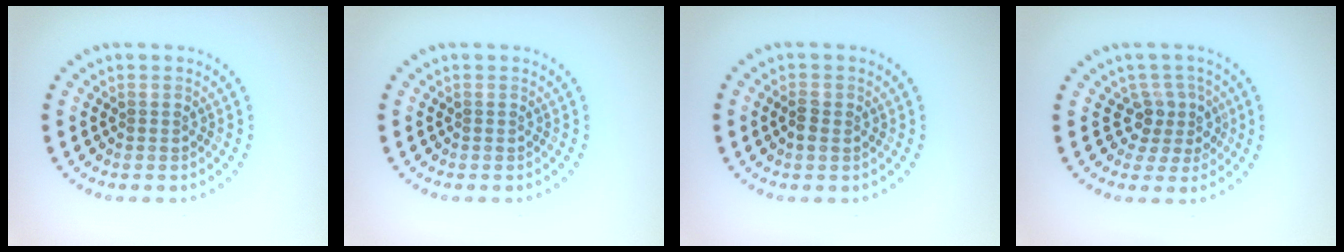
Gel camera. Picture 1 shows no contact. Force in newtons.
{"total": 0.0}
{"total": 1.5, "press": 1.5, "slide": 0.1}
{"total": 2.8, "press": 2.1, "slide": 1.8}